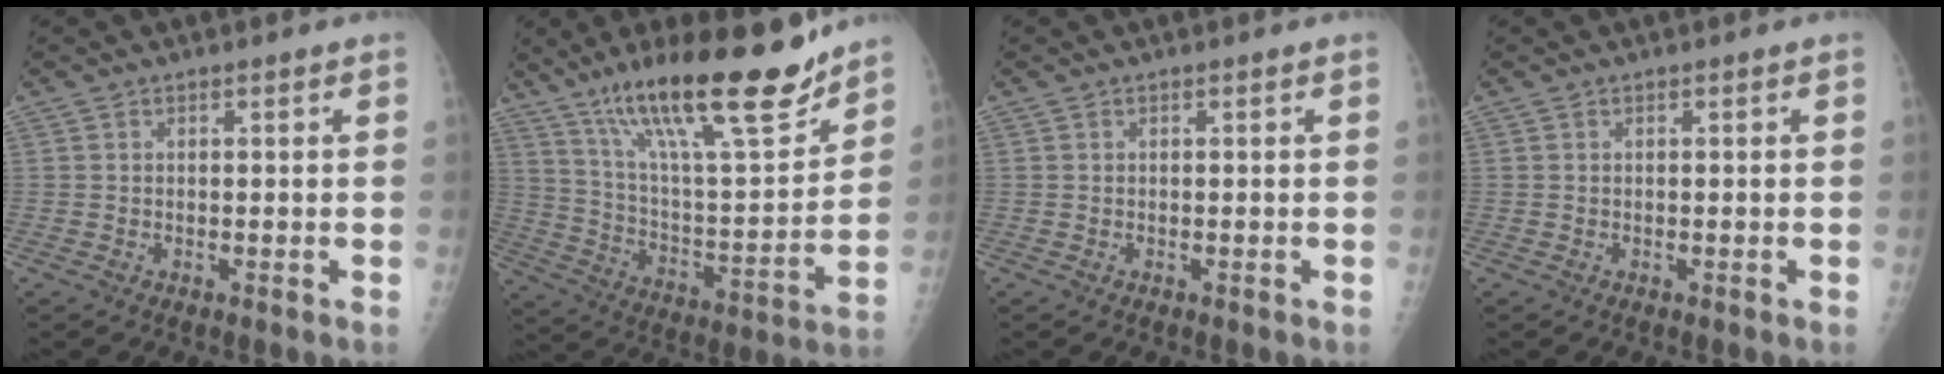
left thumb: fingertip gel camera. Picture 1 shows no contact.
{"total": 24.4, "force": [17.3, 5.3, 16.5], "torque": [-0.249, -0.073, 0.295]}
{"total": 0.0}
{"total": 0.0}